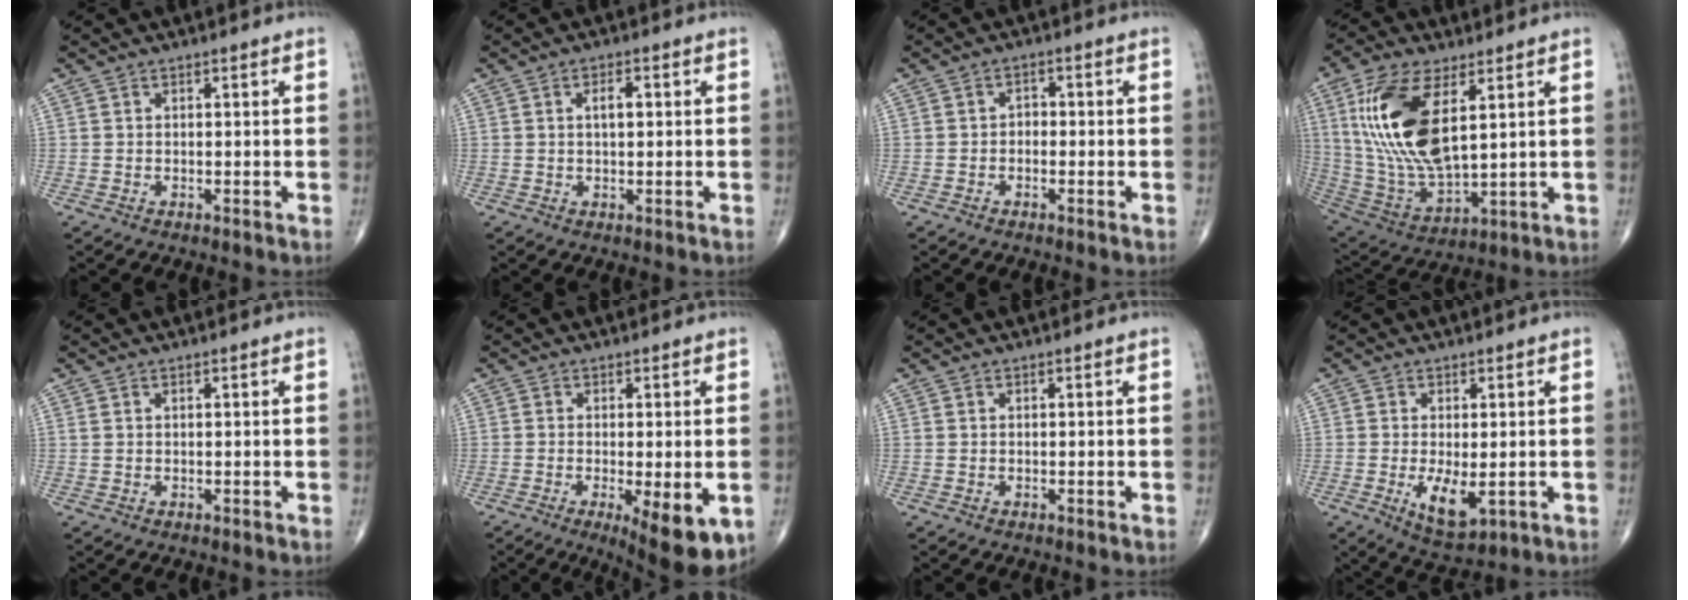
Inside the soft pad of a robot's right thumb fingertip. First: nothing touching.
{"total": 2.8, "force": [0.6, 1.3, 2.4], "torque": [-0.040, 0.003, 0.009]}
{"total": 1.8, "force": [-0.5, 1.4, 1.1], "torque": [-0.002, 0.009, -0.016]}
{"total": 19.7, "force": [5.7, 8.7, 16.7], "torque": [-0.342, -0.026, 0.119]}
{"total": 0.6, "force": [0.3, 0.3, 0.4], "torque": [-0.011, 0.012, 0.009]}
{"total": 10.8, "force": [-3.8, 3.2, 9.6], "torque": [-0.130, -0.020, -0.048]}
{"total": 0.0}
{"total": 6.4, "force": [-1.1, 2.9, 5.6], "torque": [-0.097, -0.017, -0.009]}